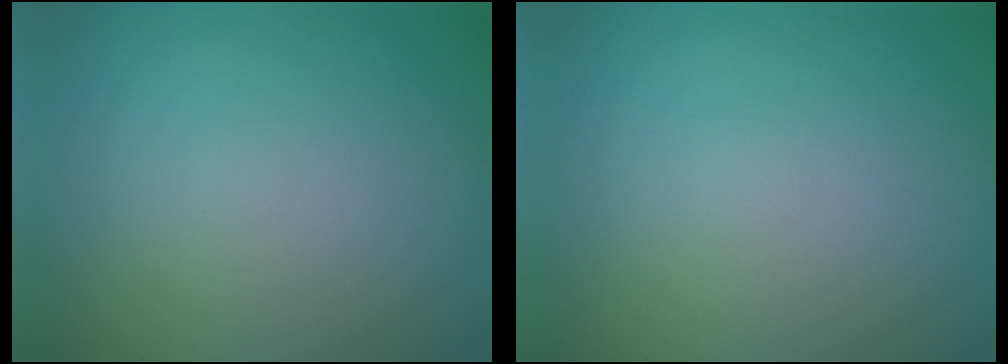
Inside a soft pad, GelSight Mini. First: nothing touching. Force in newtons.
{"total": 0.0}